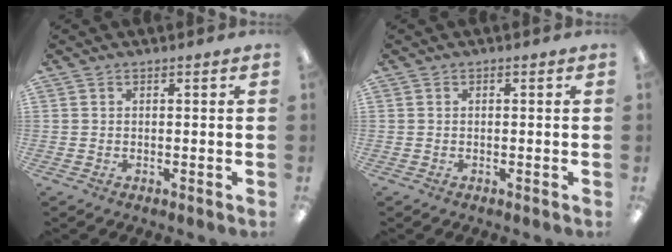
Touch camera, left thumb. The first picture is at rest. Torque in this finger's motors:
{"motor_torque": [0.00, 0.00, 0.03, 0.03, 0.00]}